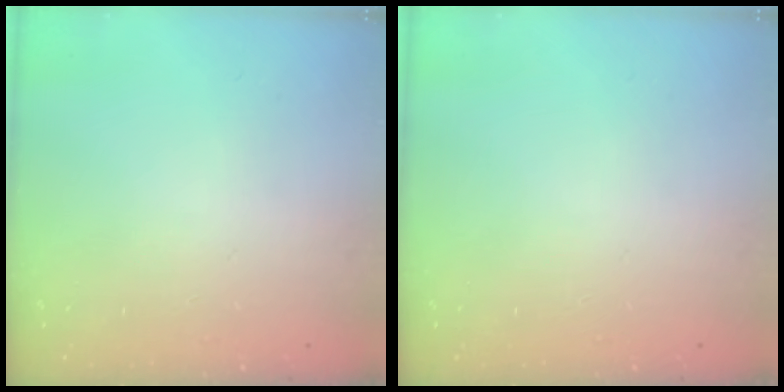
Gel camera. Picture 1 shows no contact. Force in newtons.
{"total": 0.0}